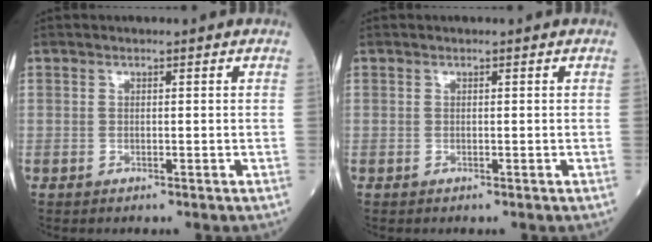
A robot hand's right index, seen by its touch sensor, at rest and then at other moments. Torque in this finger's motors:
{"motor_torque": [0.02, -0.02, -0.01, 0.00]}